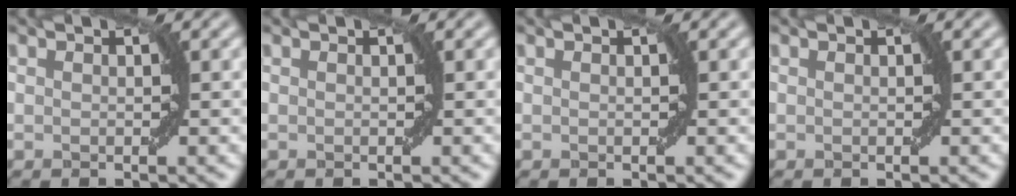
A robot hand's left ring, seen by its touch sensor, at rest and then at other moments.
{"total": 0.0}
{"total": 0.0}
{"total": 0.0}